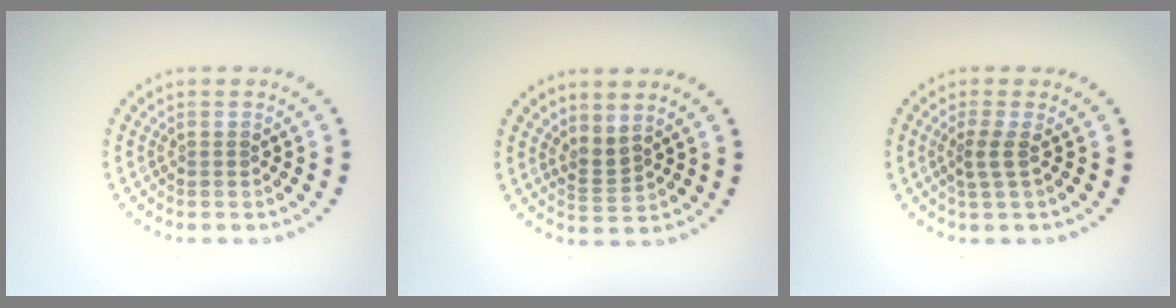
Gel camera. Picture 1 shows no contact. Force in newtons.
{"total": 1.8, "press": 1.3, "slide": 1.1}
{"total": 1.9, "press": 1.3, "slide": 1.3}